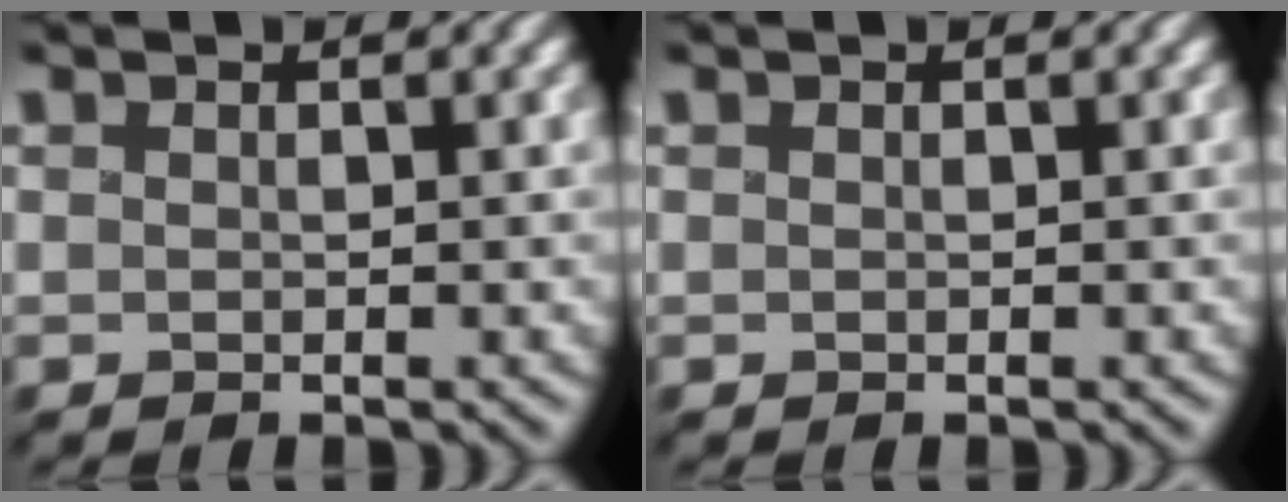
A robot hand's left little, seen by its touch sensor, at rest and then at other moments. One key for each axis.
{"total": 0.0}